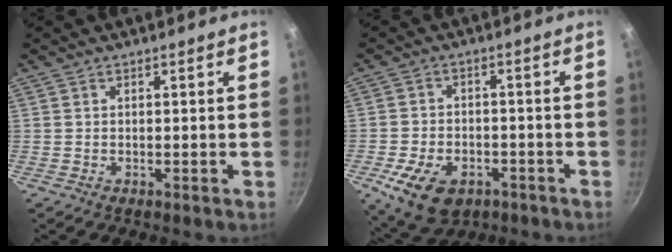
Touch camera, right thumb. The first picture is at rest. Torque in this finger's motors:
{"motor_torque": [-0.07, 0.18, 0.88, -0.54, 0.07]}